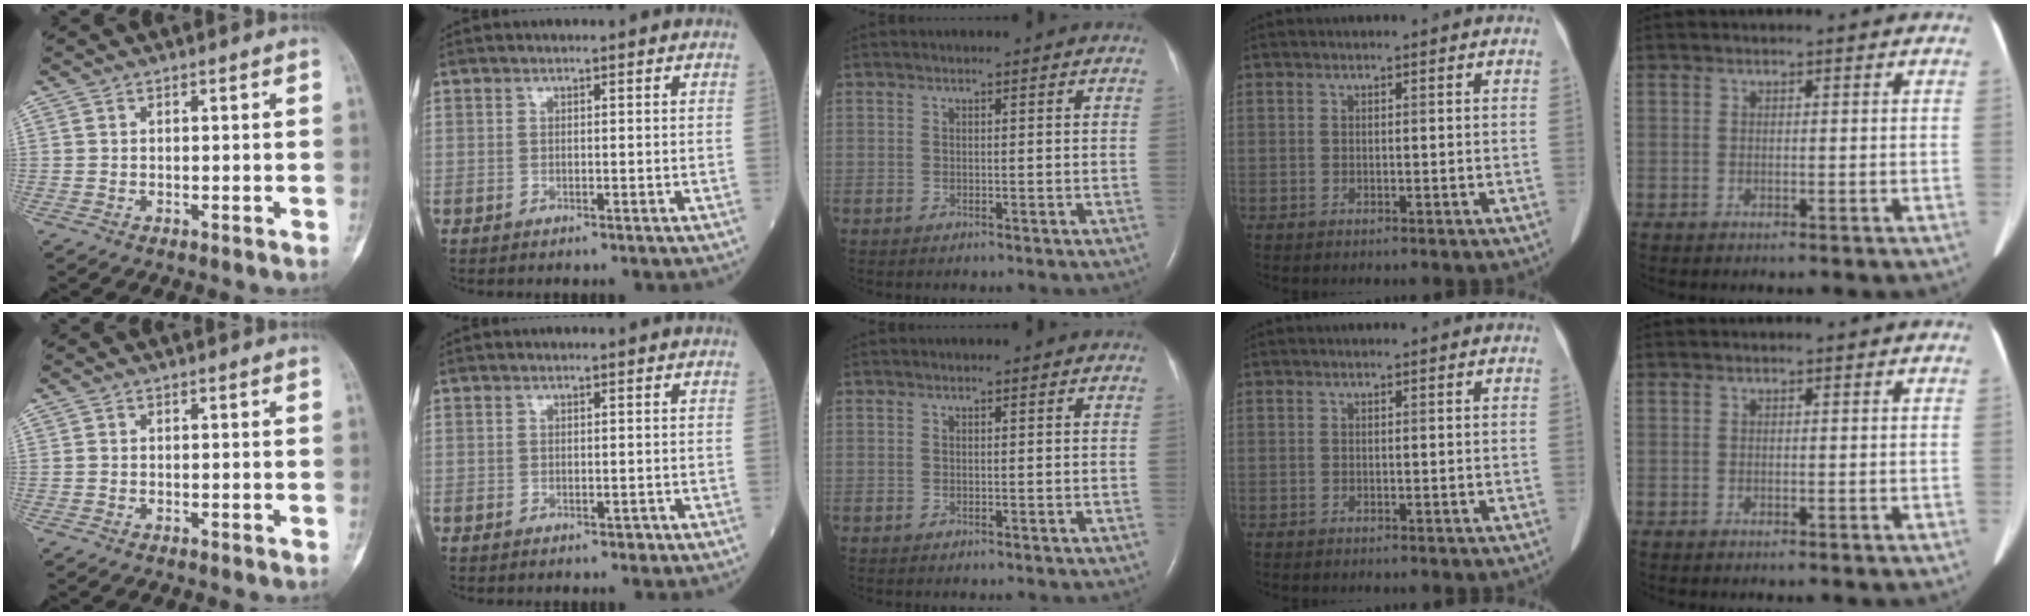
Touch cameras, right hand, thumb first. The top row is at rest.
{"index": {"total": 0.7, "force": [-0.4, 0.5, 0.3], "torque": [0.001, 0.002, -0.006]}}